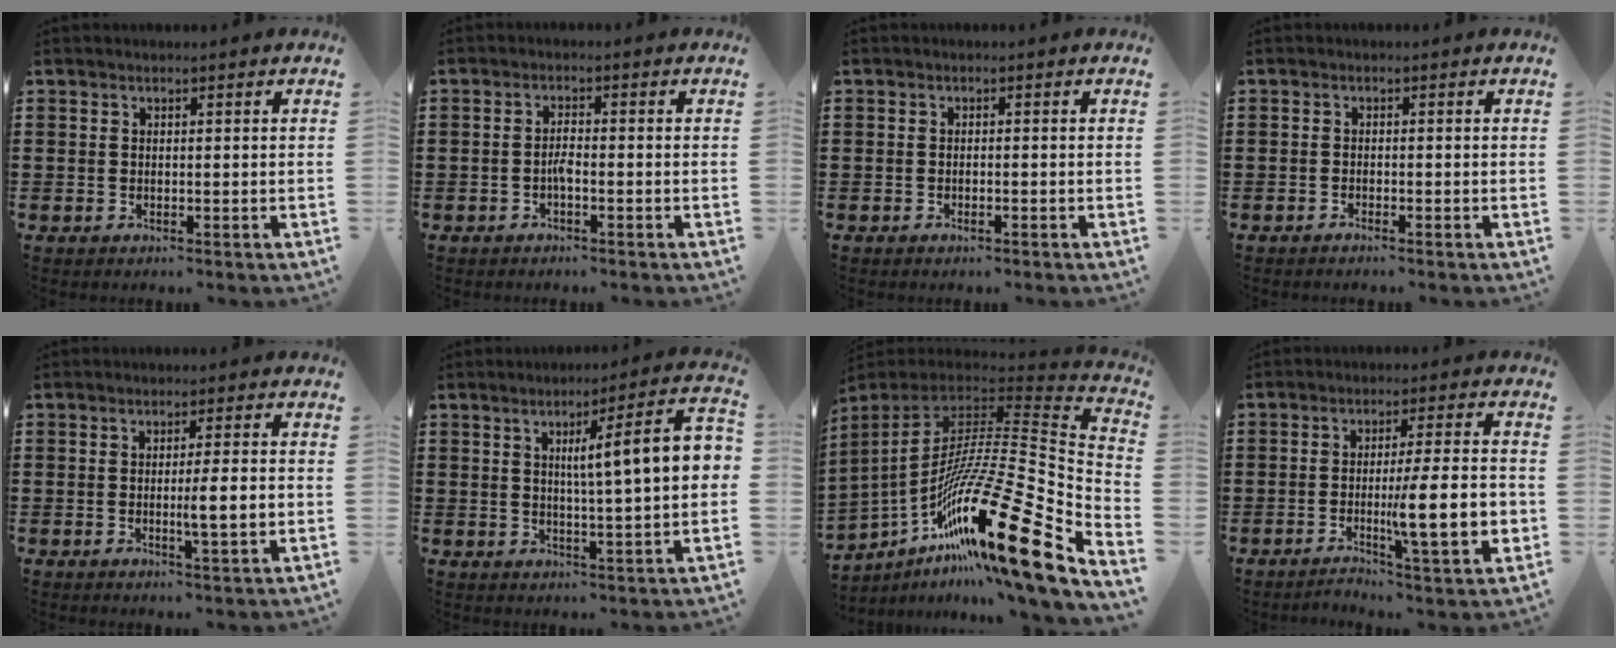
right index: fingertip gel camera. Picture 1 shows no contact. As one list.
[{"total": 1.8, "force": [-0.8, 0.3, 1.6], "torque": [-0.040, -0.002, -0.018]}, {"total": 0.7, "force": [-0.5, 0.1, 0.4], "torque": [-0.010, -0.003, -0.009]}, {"total": 0.9, "force": [-0.8, 0.0, 0.2], "torque": [-0.006, -0.002, -0.016]}, {"total": 4.4, "force": [-0.6, 0.1, 4.3], "torque": [-0.074, -0.004, -0.013]}, {"total": 8.6, "force": [1.4, 0.5, 8.4], "torque": [-0.141, -0.010, 0.014]}, {"total": 23.5, "force": [-11.9, 3.4, 20.0], "torque": [-0.347, -0.011, -0.220]}, {"total": 11.2, "force": [-2.4, 1.7, 10.8], "torque": [-0.167, -0.009, -0.042]}]